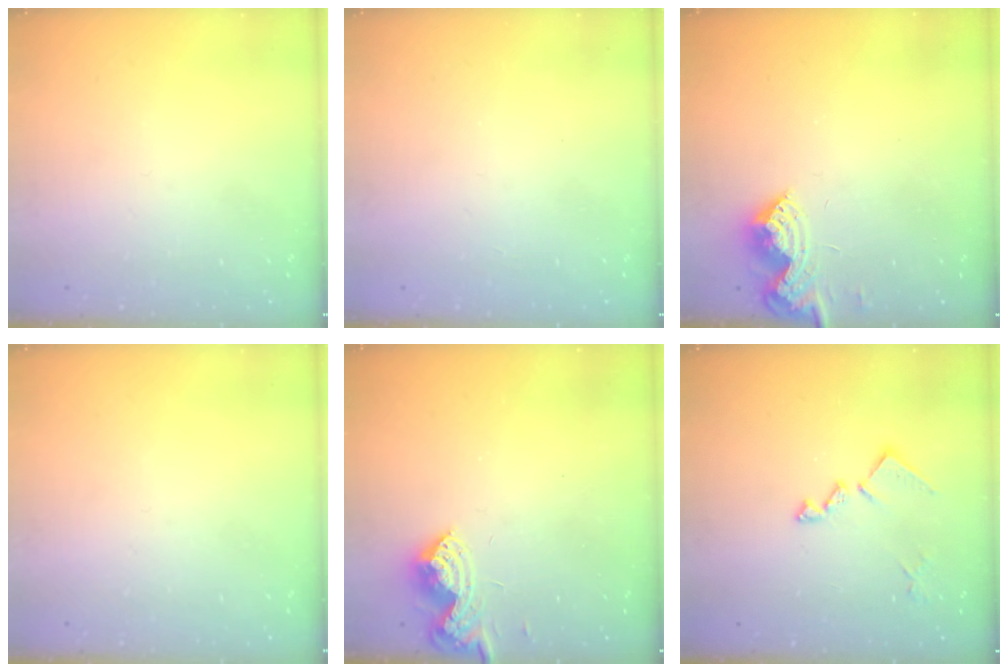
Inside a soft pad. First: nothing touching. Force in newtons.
{"total": 0.9, "press": 0.9, "slide": 0.2}
{"total": 8.1, "press": 8.1, "slide": 0.5}
{"total": 0.0}
{"total": 9.3, "press": 9.3, "slide": 0.2}
{"total": 12.1, "press": 12.1, "slide": 0.6}